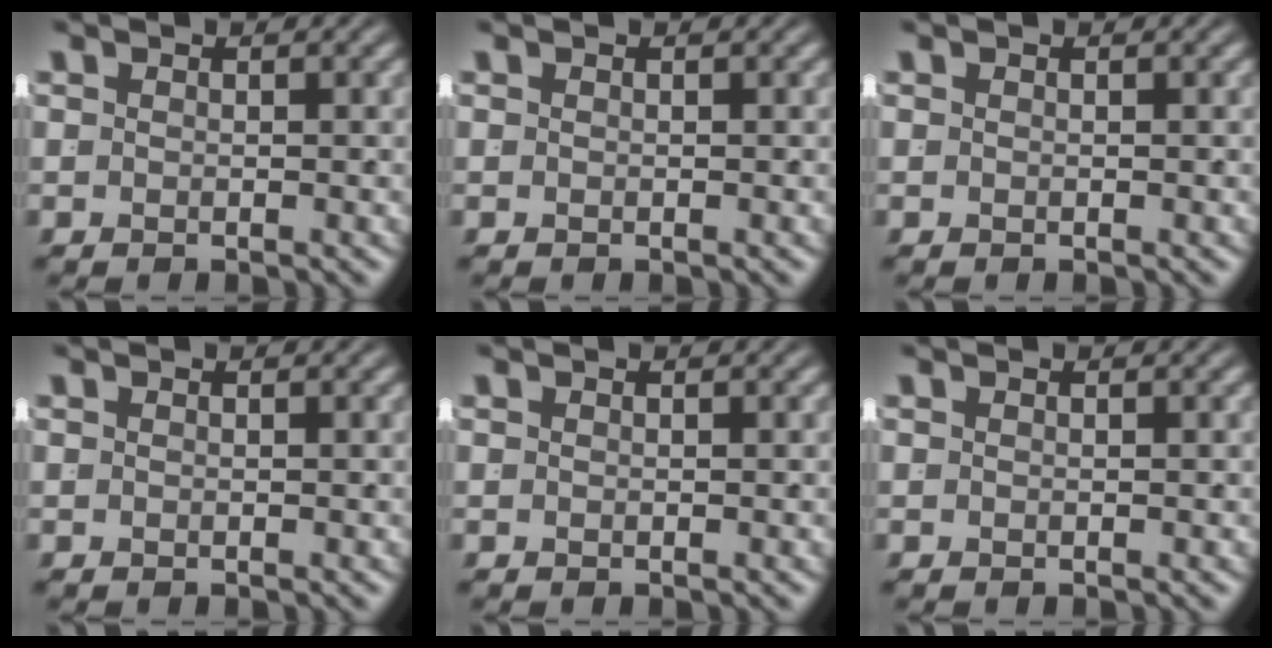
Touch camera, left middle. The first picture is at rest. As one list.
[{"total": 0.0}, {"total": 0.0}, {"total": 0.0}, {"total": 0.0}, {"total": 0.0}]